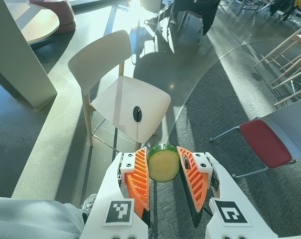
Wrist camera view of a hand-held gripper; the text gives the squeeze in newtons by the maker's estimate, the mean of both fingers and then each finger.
{"total": 10.9, "left": 11.0, "right": 10.8}